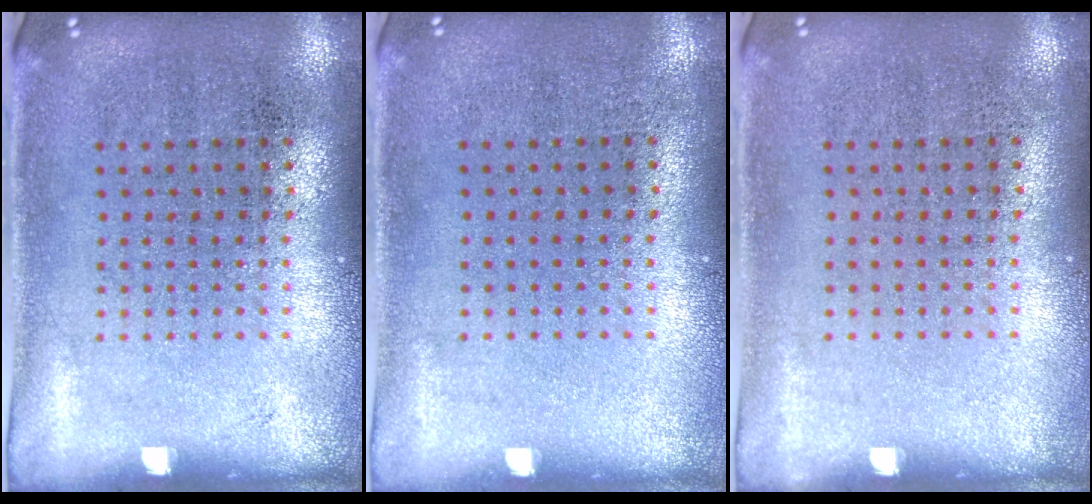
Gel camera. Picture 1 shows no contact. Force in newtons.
{"total": 0.0}
{"total": 0.0}